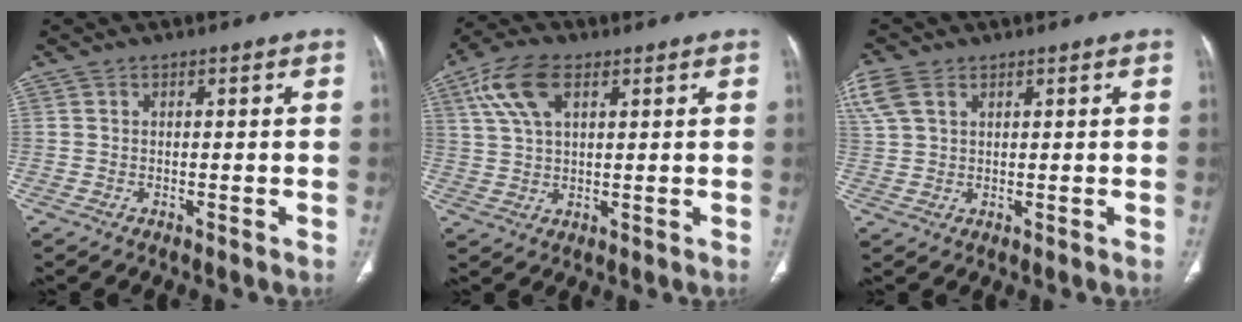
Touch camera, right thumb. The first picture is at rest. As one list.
[{"total": 9.1, "force": [4.0, 4.6, 6.8], "torque": [-0.141, 0.005, 0.078]}, {"total": 7.1, "force": [3.4, 4.5, 4.3], "torque": [-0.121, 0.015, 0.078]}]